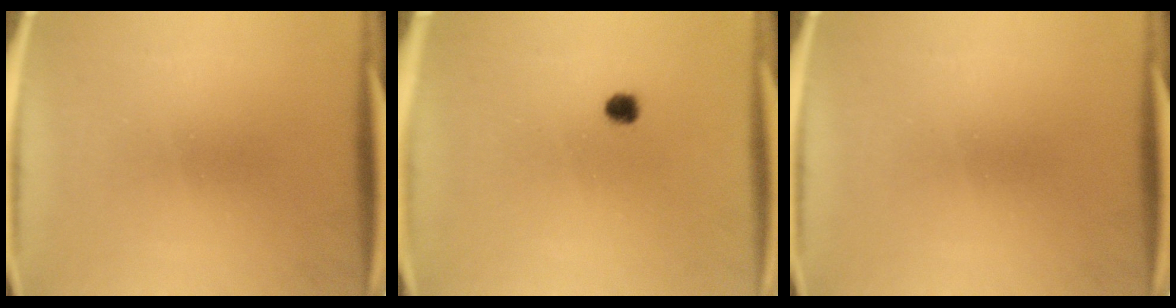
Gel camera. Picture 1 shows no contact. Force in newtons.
{"total": 2.0}
{"total": 0.0}